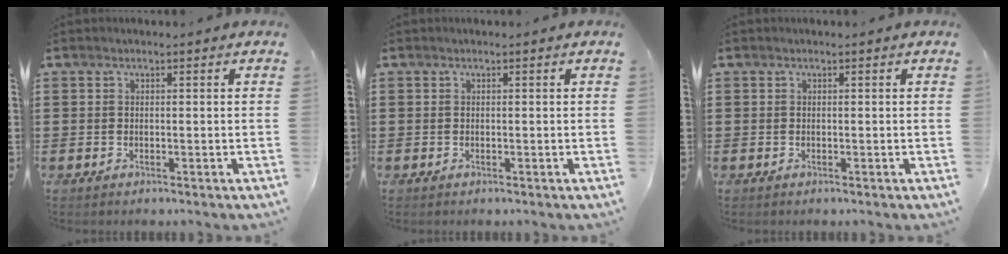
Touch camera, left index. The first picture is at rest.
{"total": 0.0}
{"total": 0.0}